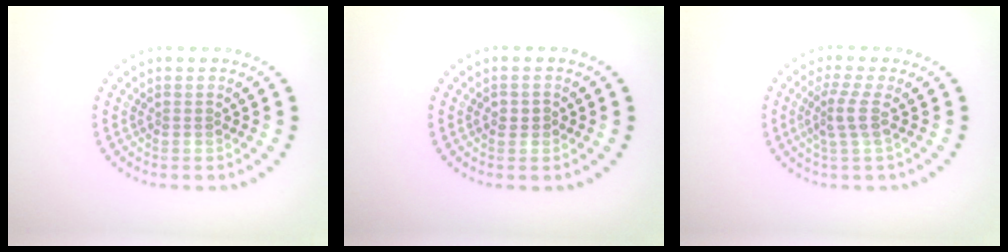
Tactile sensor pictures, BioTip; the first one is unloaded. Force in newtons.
{"total": 1.0, "press": 1.0, "slide": 0.2}
{"total": 2.3, "press": 1.6, "slide": 1.7}